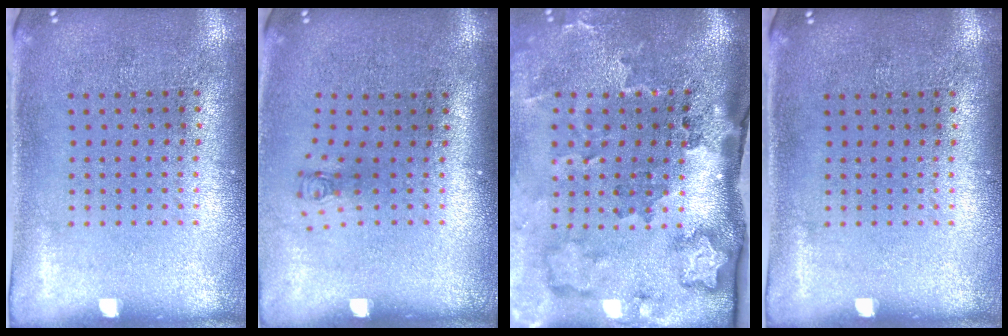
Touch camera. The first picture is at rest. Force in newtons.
{"total": 0.7, "press": 0.4, "slide": 0.6}
{"total": 3.5, "press": 2.3, "slide": 2.7}
{"total": 0.0}